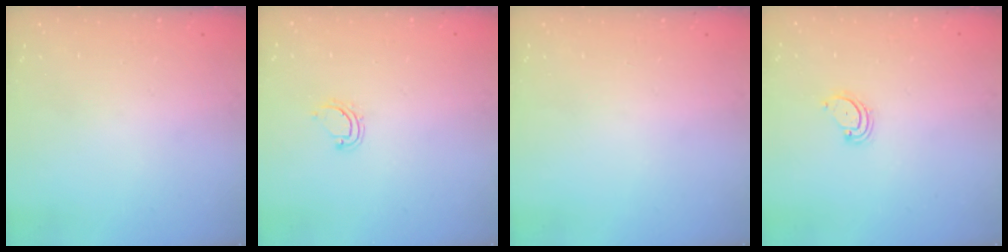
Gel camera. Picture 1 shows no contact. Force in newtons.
{"total": 4.2, "press": 4.2, "slide": 0.4}
{"total": 0.0}
{"total": 3.0, "press": 3.0, "slide": 0.4}